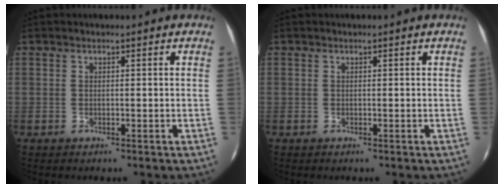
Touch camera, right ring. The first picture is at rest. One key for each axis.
{"total": 0.0}